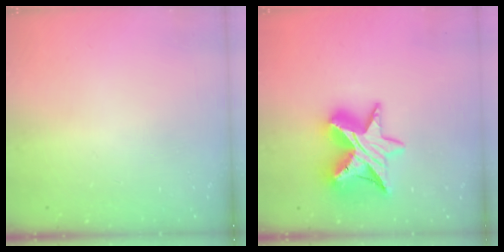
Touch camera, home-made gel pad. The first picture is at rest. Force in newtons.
{"total": 16.2, "press": 16.2, "slide": 1.1}